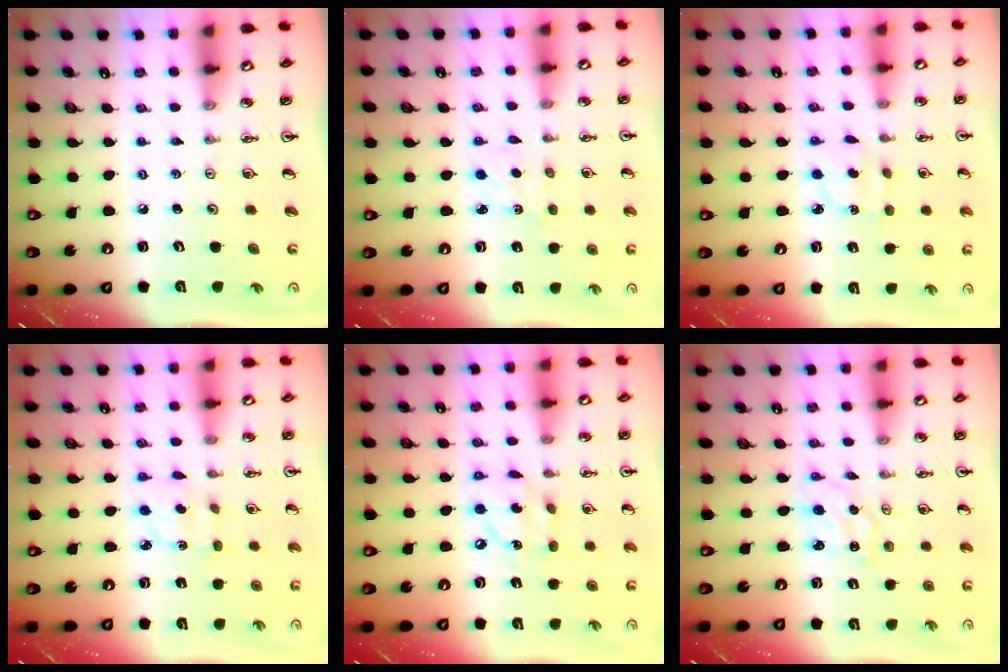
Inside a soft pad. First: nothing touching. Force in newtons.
{"total": 1.5, "press": 1.4, "slide": 0.4}
{"total": 3.2, "press": 3.2, "slide": 0.4}
{"total": 2.9, "press": 2.8, "slide": 0.8}
{"total": 7.5, "press": 7.5, "slide": 0.4}
{"total": 1.2, "press": 1.2, "slide": 0.3}